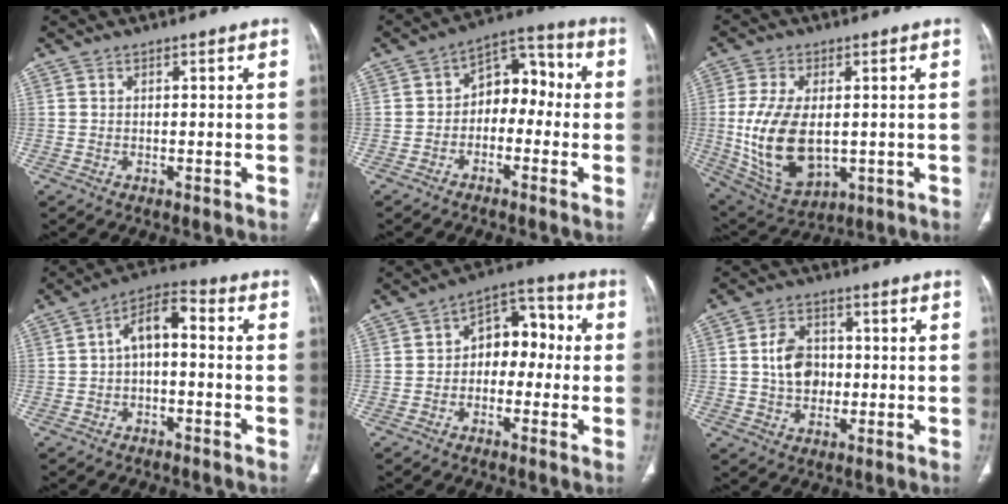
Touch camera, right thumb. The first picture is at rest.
{"total": 9.2, "force": [-1.4, 6.5, 6.3], "torque": [-0.053, 0.047, -0.040]}
{"total": 15.5, "force": [-0.7, 8.9, 12.7], "torque": [-0.247, -0.012, 0.012]}
{"total": 7.6, "force": [-0.4, 4.1, 6.4], "torque": [-0.098, 0.040, -0.020]}
{"total": 9.9, "force": [-0.4, 6.9, 7.1], "torque": [-0.060, 0.043, -0.023]}
{"total": 8.0, "force": [0.0, 6.0, 5.2], "torque": [-0.073, 0.010, -0.003]}